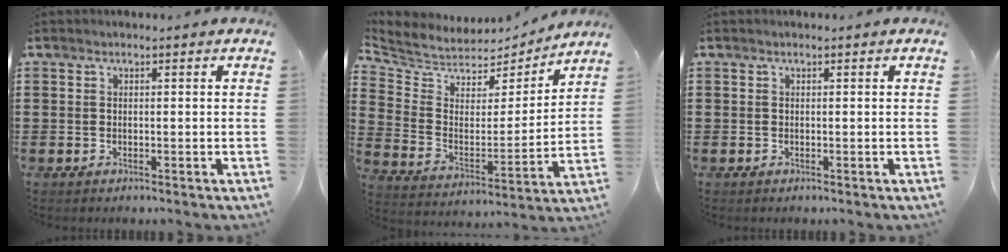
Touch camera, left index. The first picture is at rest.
{"total": 5.2, "force": [4.8, 2.0, 0.1], "torque": [-0.041, -0.043, 0.078]}
{"total": 0.0}